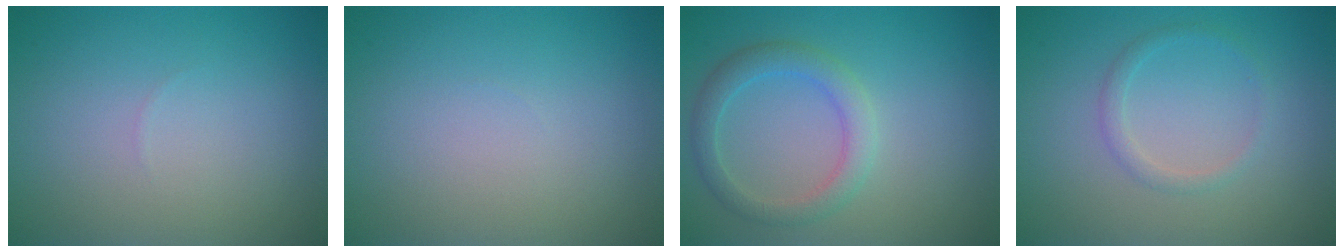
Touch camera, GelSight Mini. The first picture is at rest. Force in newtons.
{"total": 0.0}
{"total": 2.9, "press": 2.9, "slide": 0.2}
{"total": 1.3, "press": 1.3, "slide": 0.1}